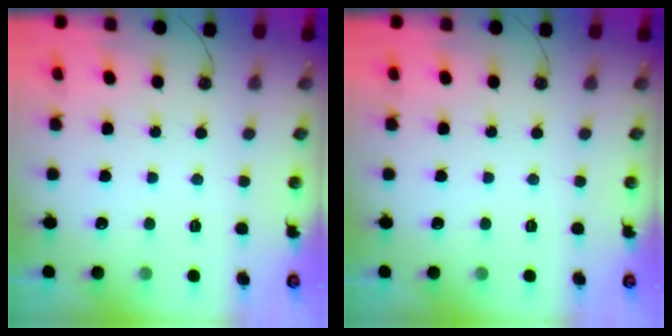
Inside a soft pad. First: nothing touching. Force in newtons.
{"total": 0.0}